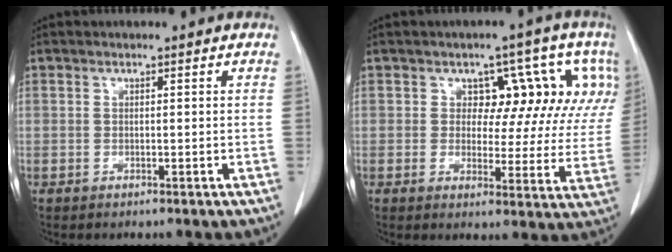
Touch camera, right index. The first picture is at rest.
{"total": 11.2, "force": [4.2, 7.0, 7.7], "torque": [-0.065, 0.021, 0.045]}